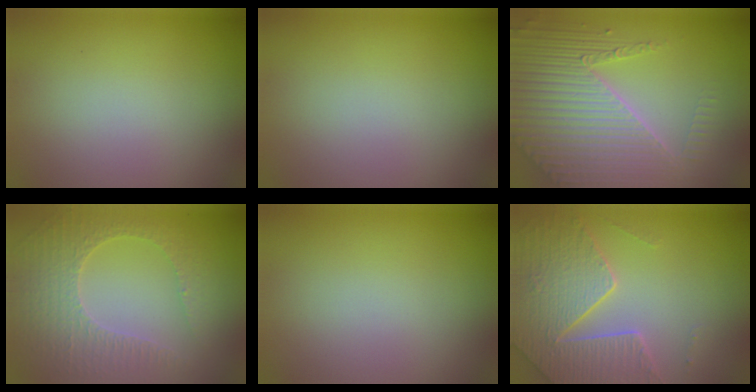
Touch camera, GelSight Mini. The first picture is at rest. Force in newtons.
{"total": 0.0}
{"total": 7.4, "press": 5.6, "slide": 4.8}
{"total": 4.7, "press": 3.3, "slide": 3.3}
{"total": 0.0}
{"total": 4.8, "press": 4.6, "slide": 1.5}